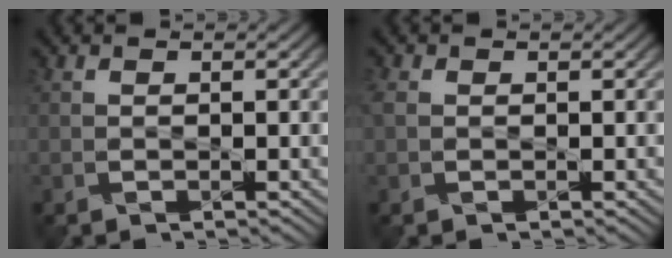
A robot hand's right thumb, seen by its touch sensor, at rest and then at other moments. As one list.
[{"total": 1.3, "force": [0.0, 1.0, 0.7], "torque": [-0.021, 0.000, -0.003]}]